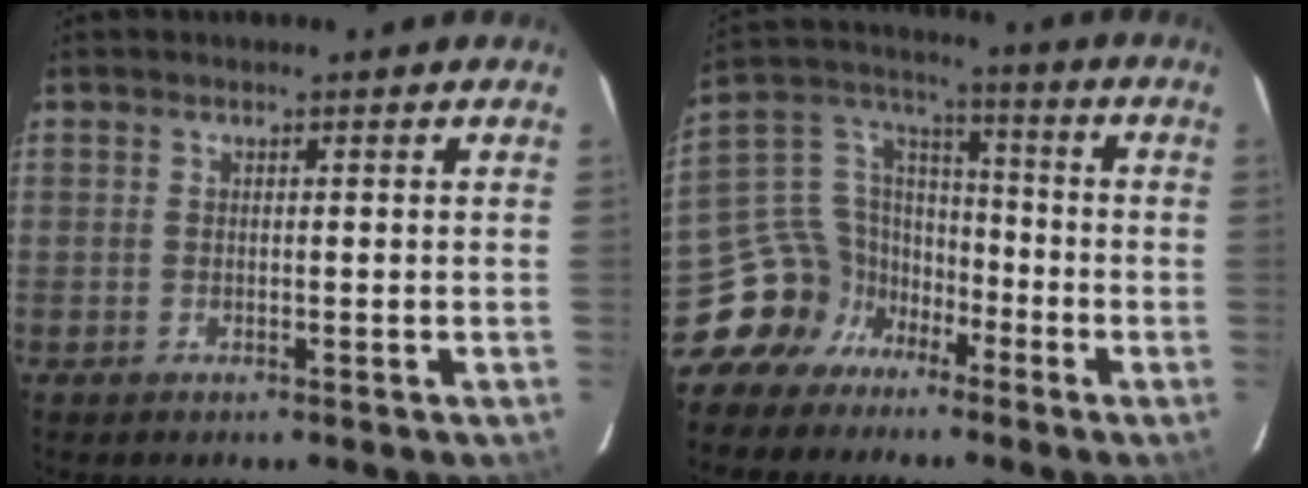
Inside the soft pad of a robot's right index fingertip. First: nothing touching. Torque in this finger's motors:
{"motor_torque": [0.18, -0.35, -0.46, -0.21]}